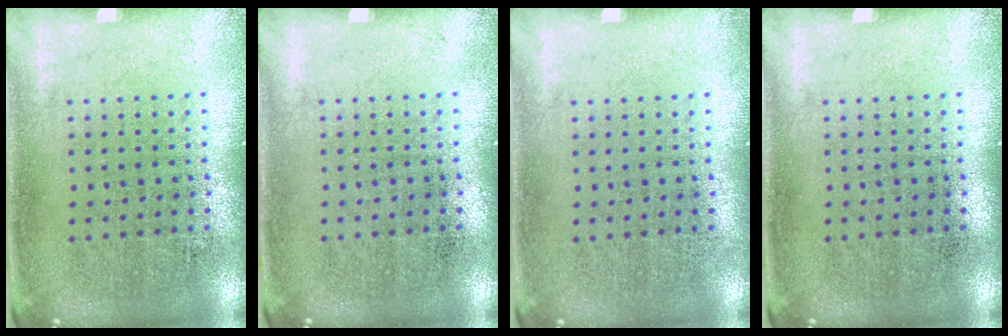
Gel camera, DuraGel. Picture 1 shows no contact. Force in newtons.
{"total": 0.0}
{"total": 0.0}
{"total": 0.0}